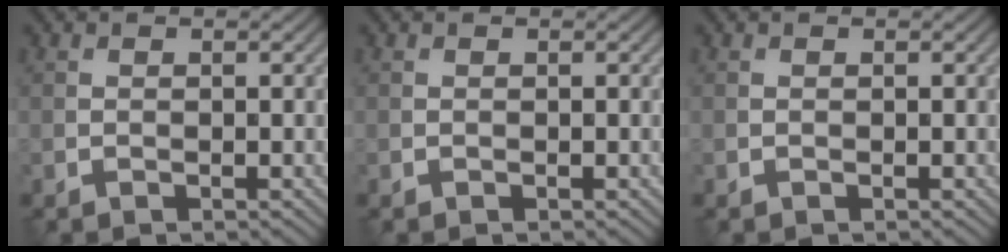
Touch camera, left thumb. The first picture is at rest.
{"total": 0.0}
{"total": 0.0}